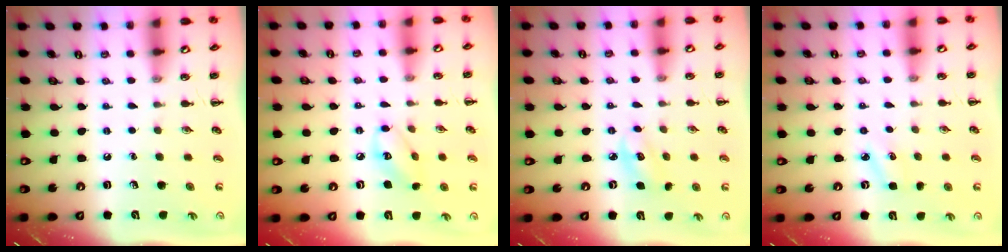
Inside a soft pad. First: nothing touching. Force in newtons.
{"total": 6.6, "press": 6.6, "slide": 0.6}
{"total": 3.9, "press": 3.8, "slide": 0.9}
{"total": 4.6, "press": 4.3, "slide": 1.4}